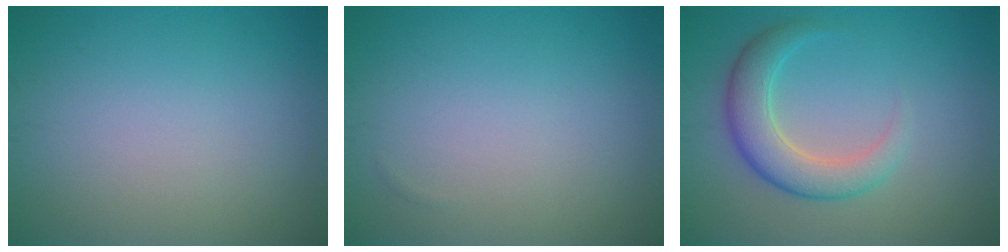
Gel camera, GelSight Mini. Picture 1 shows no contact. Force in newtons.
{"total": 0.0}
{"total": 4.5, "press": 4.5, "slide": 0.2}